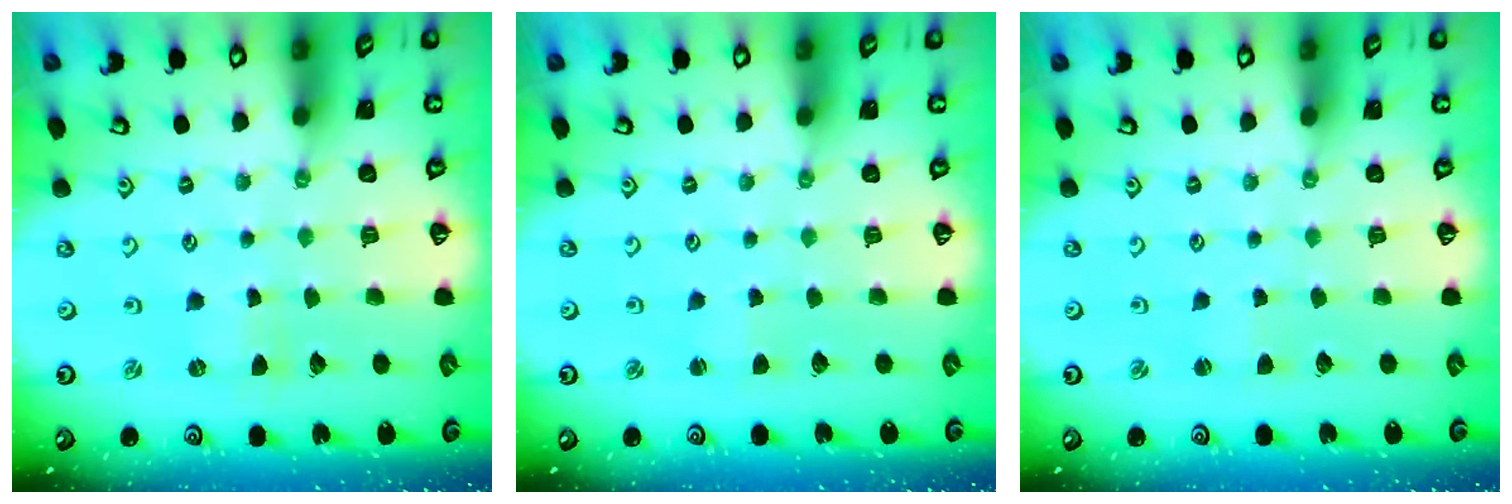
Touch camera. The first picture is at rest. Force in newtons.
{"total": 1.8, "press": 1.8, "slide": 0.2}
{"total": 1.0, "press": 1.0, "slide": 0.2}